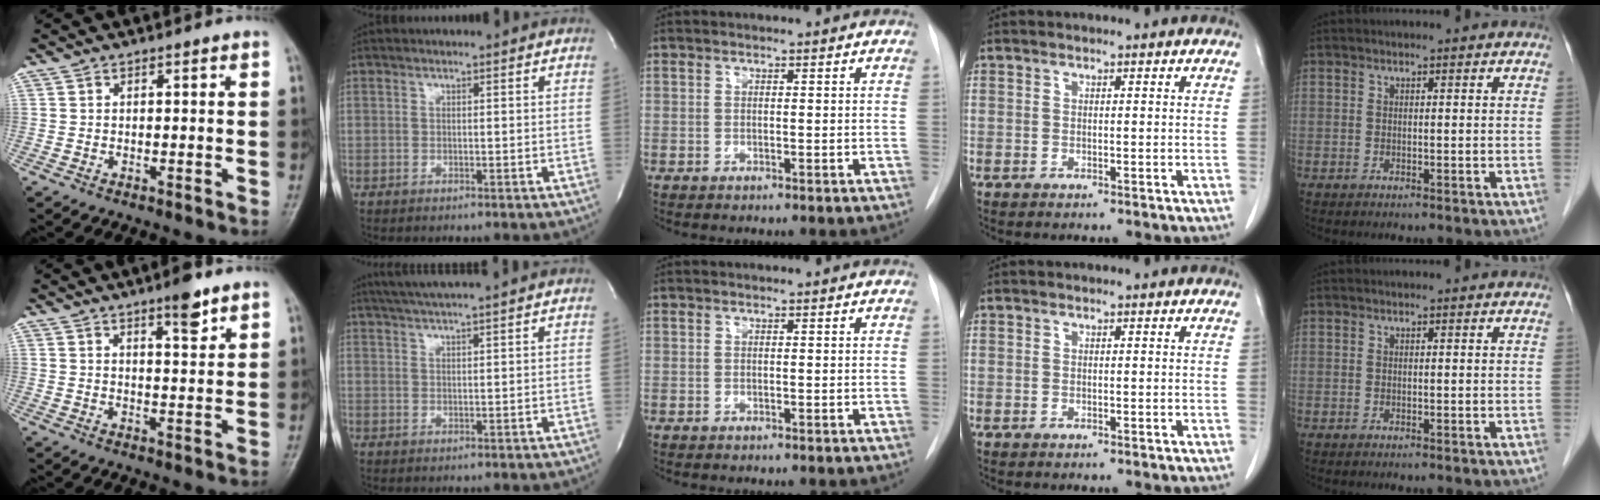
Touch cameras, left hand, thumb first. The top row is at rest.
{"thumb": {"total": 5.2, "force": [3.5, 1.2, 3.6], "torque": [-0.045, -0.024, 0.051]}, "index": {"total": 6.5, "force": [5.4, -1.0, 3.5], "torque": [-0.059, 0.019, 0.083]}}